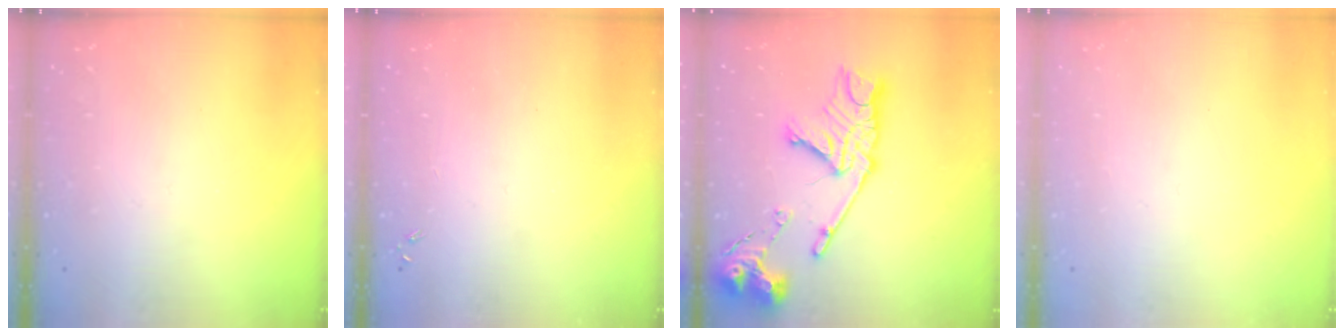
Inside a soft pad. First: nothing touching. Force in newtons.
{"total": 0.0}
{"total": 20.2, "press": 20.1, "slide": 2.0}
{"total": 0.0}